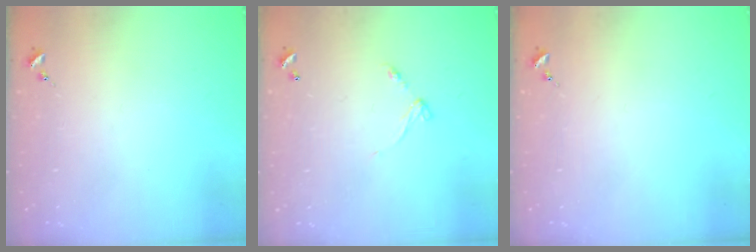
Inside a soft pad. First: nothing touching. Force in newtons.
{"total": 5.6, "press": 5.6, "slide": 0.5}
{"total": 0.0}